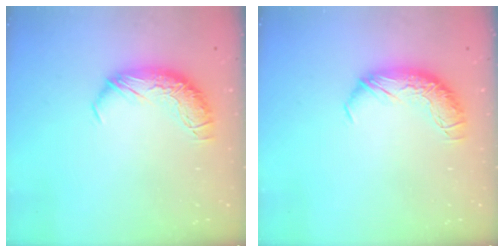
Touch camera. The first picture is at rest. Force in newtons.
{"total": 0.0}